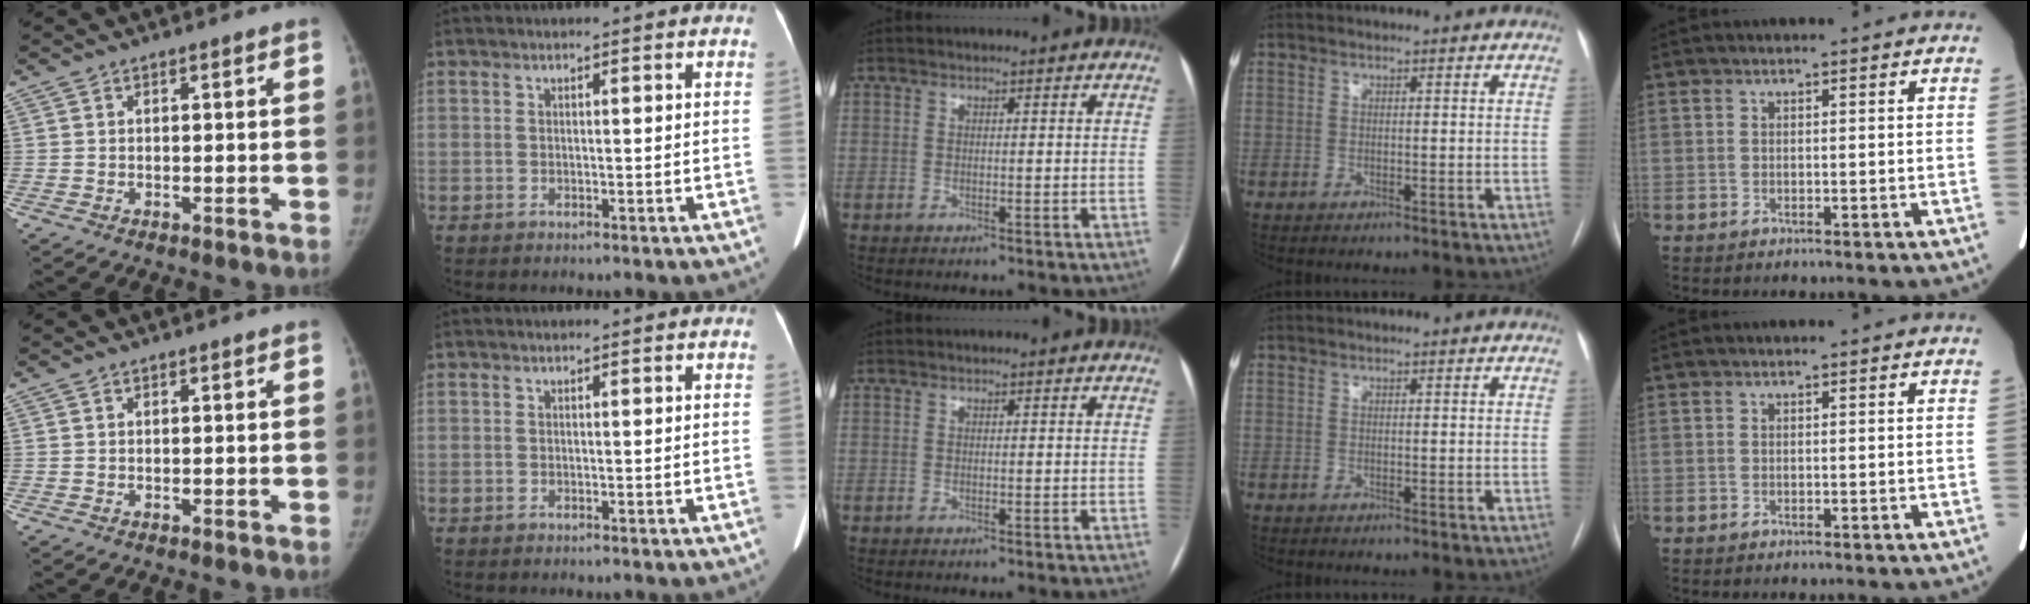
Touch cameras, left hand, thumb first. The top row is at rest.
{}